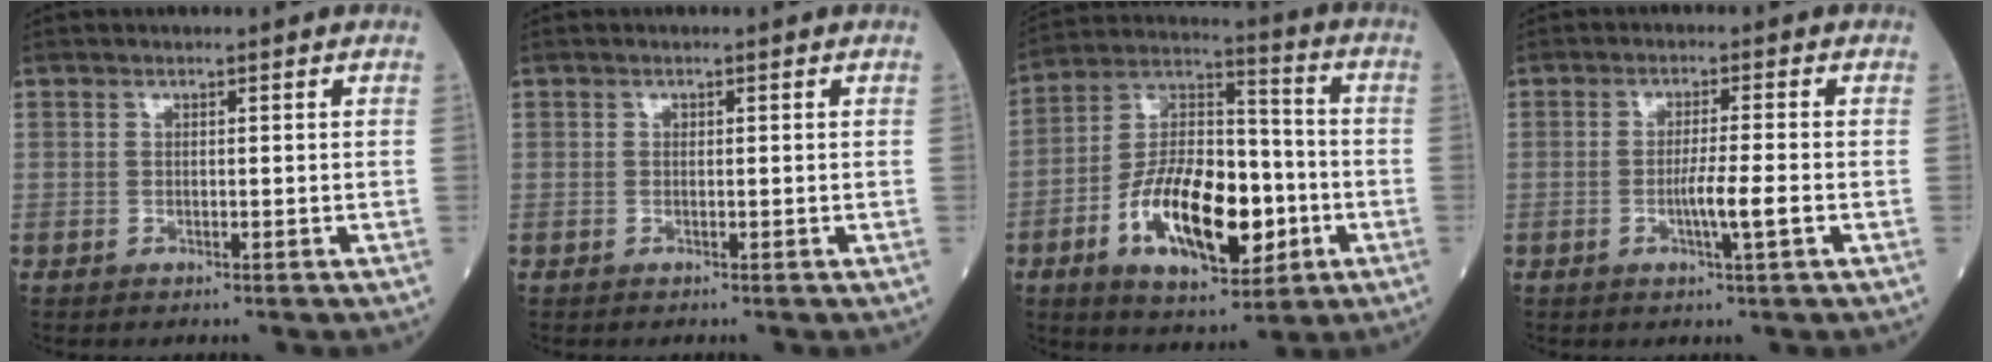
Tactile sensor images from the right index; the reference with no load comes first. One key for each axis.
{"total": 0.0}
{"total": 18.1, "fx": -5.3, "fy": 7.7, "fz": 15.5, "tx": -0.288, "ty": 0.010, "tz": -0.080}
{"total": 4.1, "fx": -1.2, "fy": -0.5, "fz": 3.9, "tx": -0.070, "ty": -0.005, "tz": -0.023}